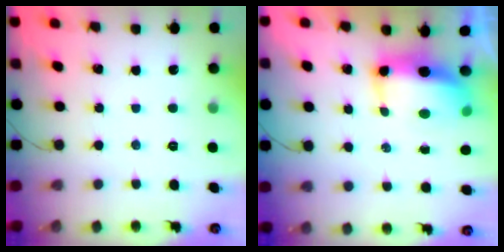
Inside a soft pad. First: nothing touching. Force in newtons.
{"total": 10.6, "press": 10.3, "slide": 2.2}